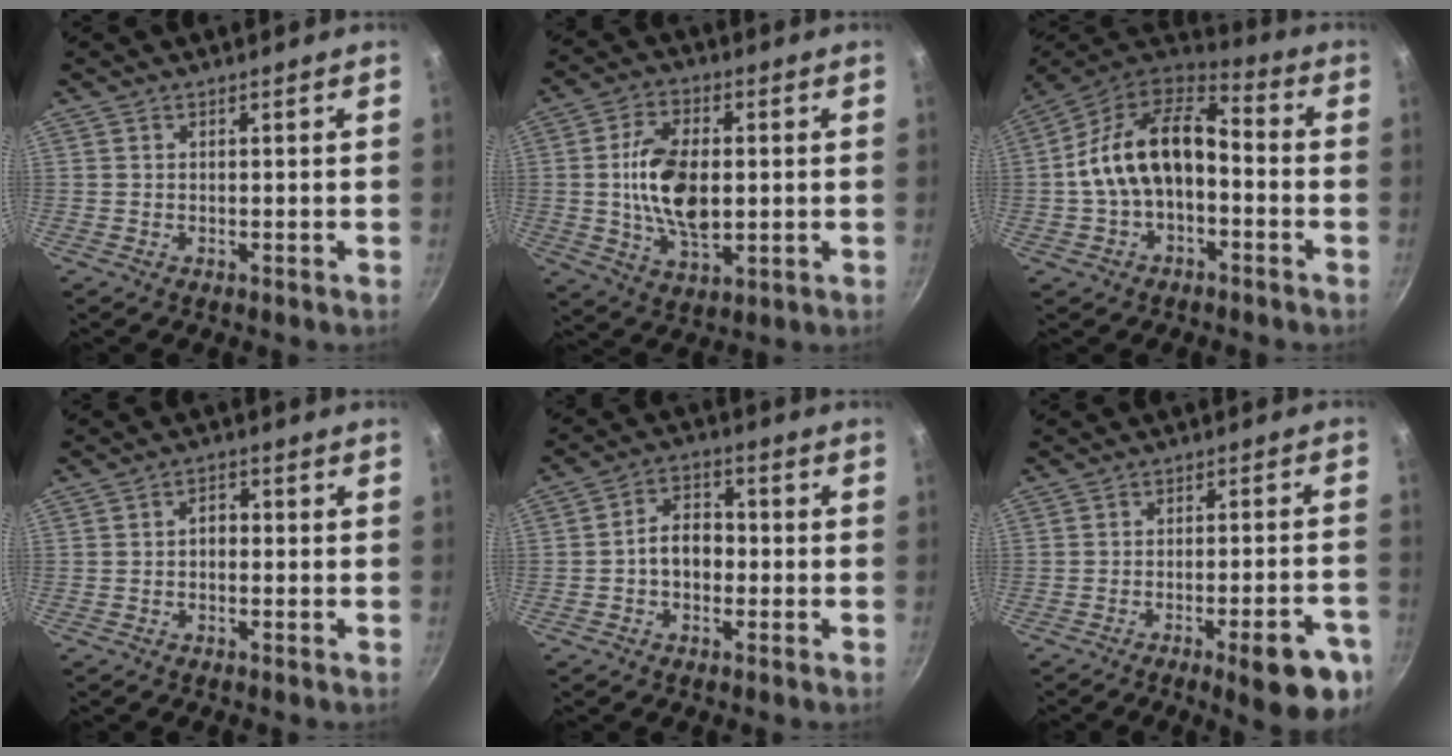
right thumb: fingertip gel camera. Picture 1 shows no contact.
{"total": 13.8, "force": [0.4, 7.6, 11.5], "torque": [-0.199, -0.001, 0.009]}
{"total": 16.9, "force": [-1.4, 10.2, 13.4], "torque": [-0.219, 0.052, -0.034]}
{"total": 2.6, "force": [-0.3, 1.8, 1.8], "torque": [-0.013, 0.014, -0.012]}
{"total": 6.8, "force": [-1.1, 4.9, 4.7], "torque": [-0.056, 0.026, -0.030]}
{"total": 11.9, "force": [-6.2, 2.8, 9.7], "torque": [-0.117, 0.031, -0.079]}